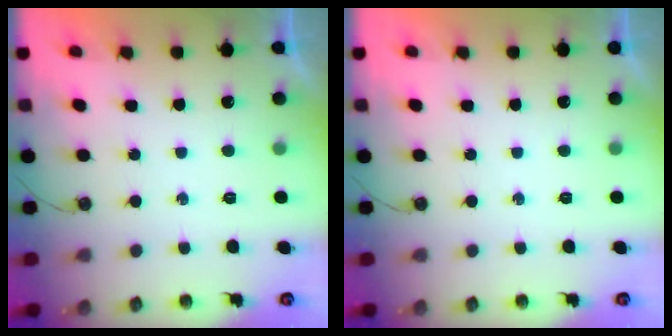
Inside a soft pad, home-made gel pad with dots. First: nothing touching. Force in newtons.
{"total": 0.0}